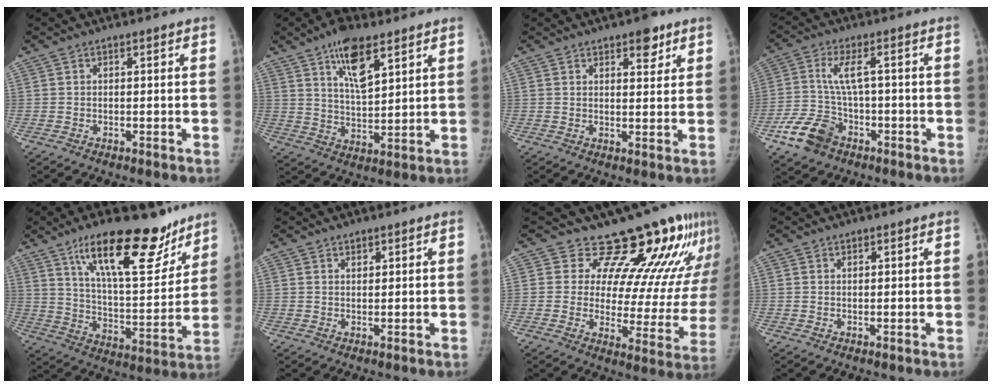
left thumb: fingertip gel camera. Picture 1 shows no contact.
{"total": 10.5, "force": [6.1, 4.0, 7.6], "torque": [-0.116, -0.032, 0.109]}
{"total": 4.9, "force": [3.1, 2.2, 3.0], "torque": [-0.020, -0.016, 0.041]}
{"total": 9.1, "force": [-4.4, 6.0, 5.2], "torque": [-0.096, 0.023, -0.077]}
{"total": 22.5, "force": [14.8, 8.1, 14.9], "torque": [-0.182, -0.072, 0.240]}
{"total": 1.3, "force": [0.9, 0.8, 0.5], "torque": [0.000, -0.005, 0.013]}
{"total": 19.3, "force": [15.8, 8.1, 7.5], "torque": [-0.035, -0.103, 0.189]}
{"total": 0.5, "force": [0.4, 0.3, 0.2], "torque": [-0.001, -0.002, 0.005]}